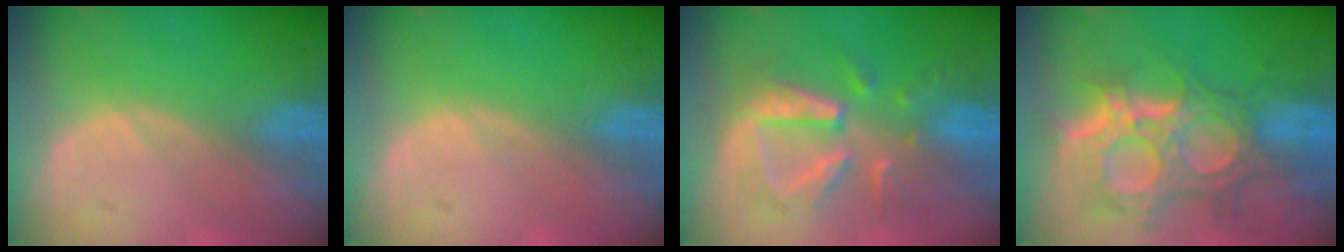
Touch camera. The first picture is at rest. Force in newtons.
{"total": 0.0}
{"total": 8.5, "press": 8.3, "slide": 1.5}
{"total": 11.9, "press": 10.6, "slide": 5.2}